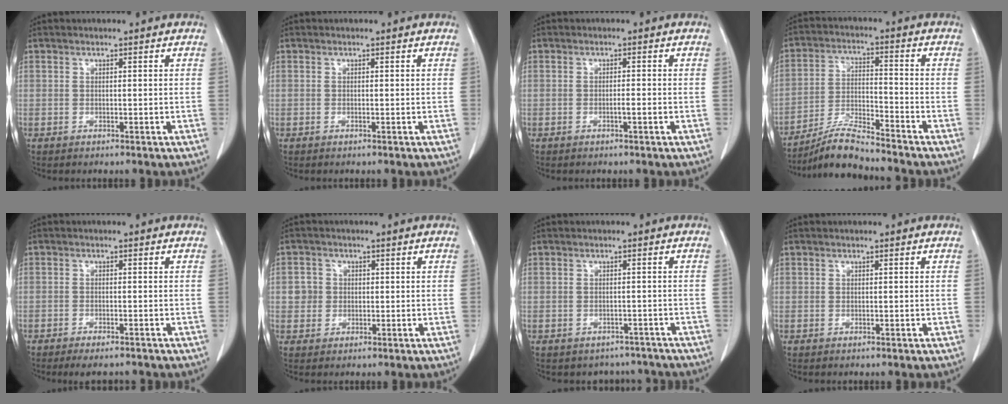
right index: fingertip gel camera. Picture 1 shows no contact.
{"total": 0.0}
{"total": 1.1, "force": [-0.5, 0.0, 1.0], "torque": [-0.017, 0.002, -0.006]}
{"total": 8.1, "force": [-7.5, -0.2, 3.0], "torque": [-0.063, -0.010, -0.138]}
{"total": 4.7, "force": [-4.0, 1.2, 2.1], "torque": [-0.022, -0.006, -0.058]}
{"total": 2.7, "force": [0.3, 2.6, 0.3], "torque": [0.004, 0.010, 0.007]}
{"total": 4.8, "force": [-4.1, 2.5, -0.4], "torque": [0.014, 0.018, -0.046]}
{"total": 0.0}